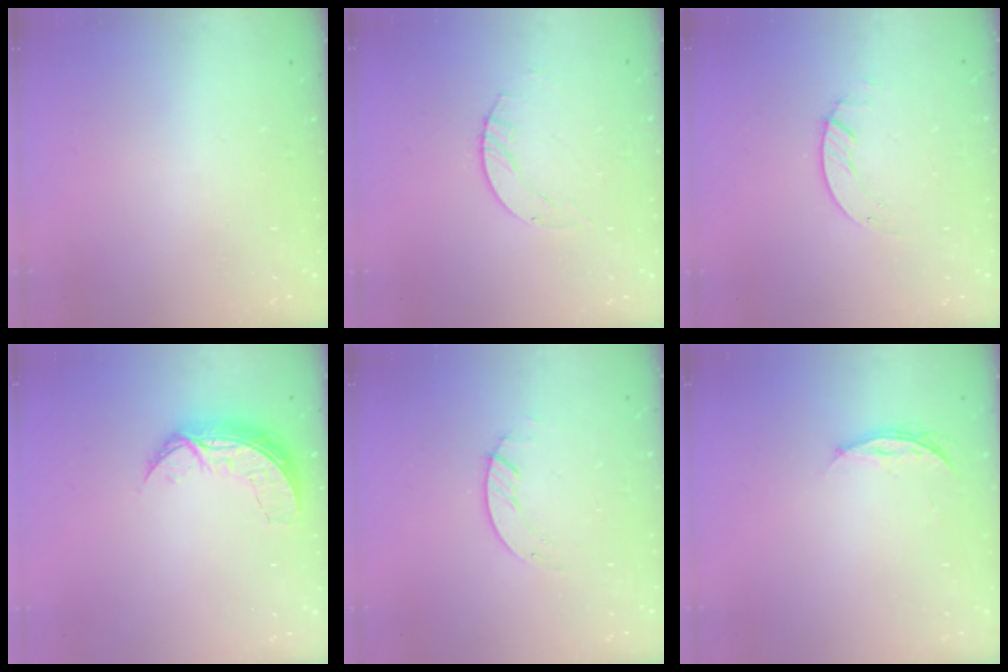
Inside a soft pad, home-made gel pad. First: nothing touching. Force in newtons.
{"total": 2.9, "press": 2.9, "slide": 0.4}
{"total": 1.3, "press": 1.2, "slide": 0.1}
{"total": 7.3, "press": 7.3, "slide": 0.7}
{"total": 1.3, "press": 1.2, "slide": 0.1}
{"total": 3.8, "press": 3.8, "slide": 0.5}